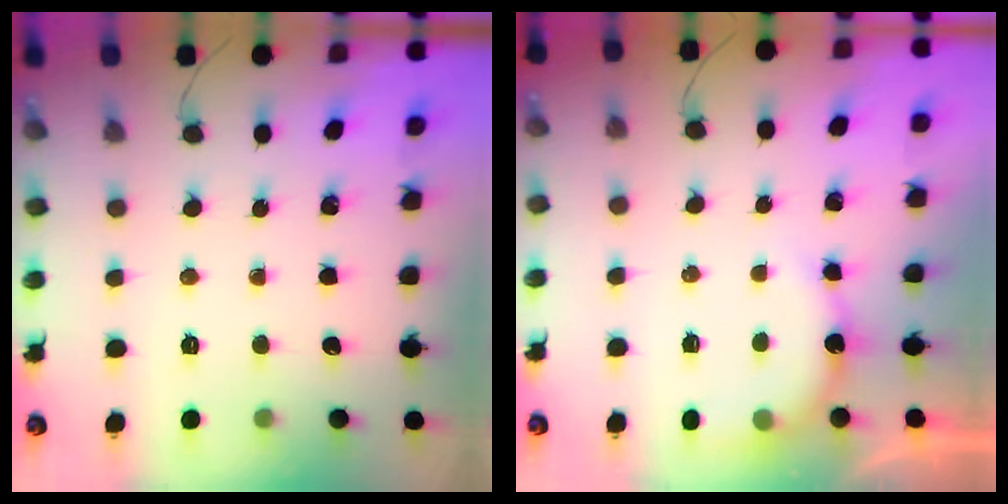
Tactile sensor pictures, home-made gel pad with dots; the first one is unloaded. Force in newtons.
{"total": 6.0, "press": 6.0, "slide": 0.5}